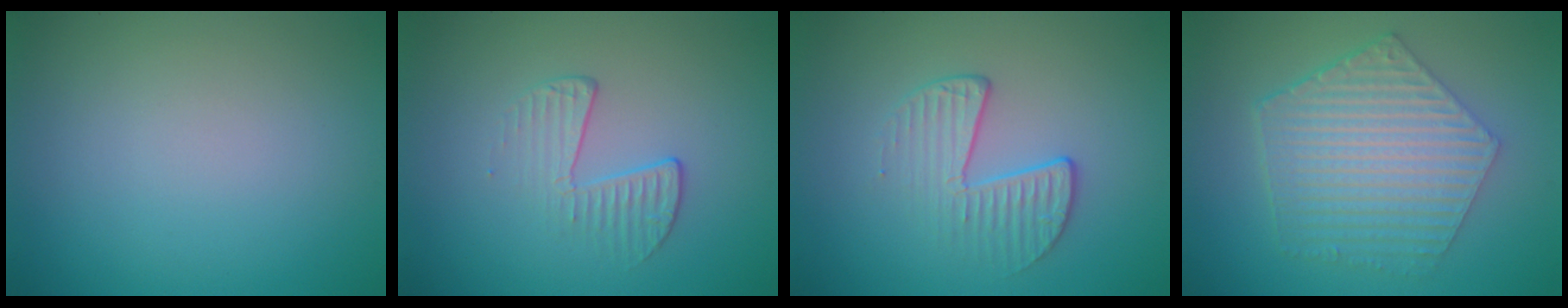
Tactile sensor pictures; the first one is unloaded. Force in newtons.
{"total": 2.1, "press": 1.0, "slide": 1.8}
{"total": 2.4, "press": 1.7, "slide": 1.8}
{"total": 6.7, "press": 4.9, "slide": 4.6}